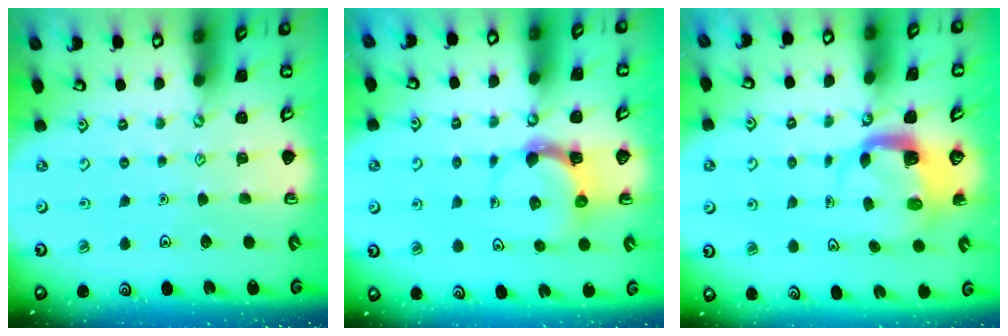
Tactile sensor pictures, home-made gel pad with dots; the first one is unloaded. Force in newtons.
{"total": 4.7, "press": 4.6, "slide": 0.8}
{"total": 4.0, "press": 3.9, "slide": 0.5}